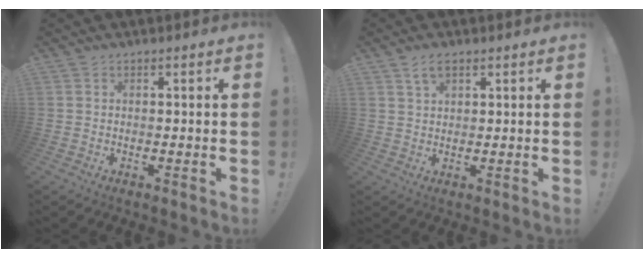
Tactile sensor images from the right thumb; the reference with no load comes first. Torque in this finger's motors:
{"motor_torque": [-0.61, 0.23, 0.05, 0.19, -0.02]}